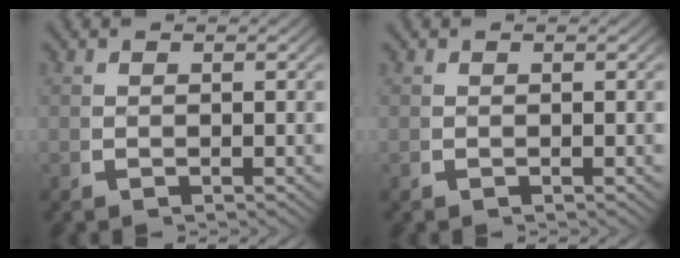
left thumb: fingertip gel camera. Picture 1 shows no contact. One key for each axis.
{"total": 0.0}